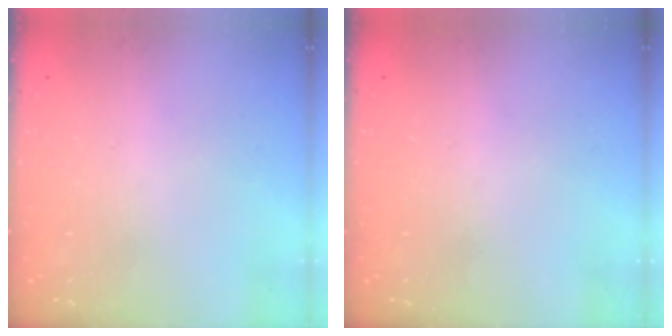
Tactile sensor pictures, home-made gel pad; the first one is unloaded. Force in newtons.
{"total": 0.0}